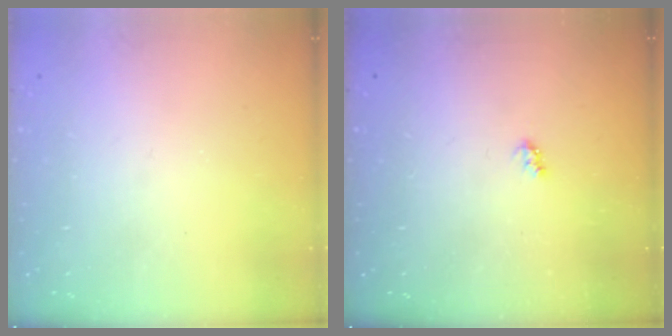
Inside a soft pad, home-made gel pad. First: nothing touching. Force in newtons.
{"total": 2.6, "press": 2.6, "slide": 0.4}